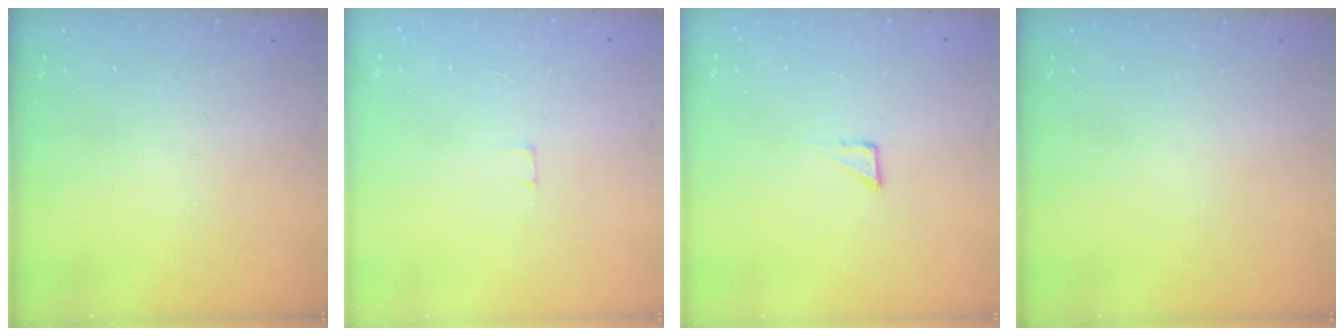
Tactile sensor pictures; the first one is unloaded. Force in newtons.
{"total": 1.8, "press": 1.8, "slide": 0.1}
{"total": 2.1, "press": 2.1, "slide": 0.1}
{"total": 0.0}